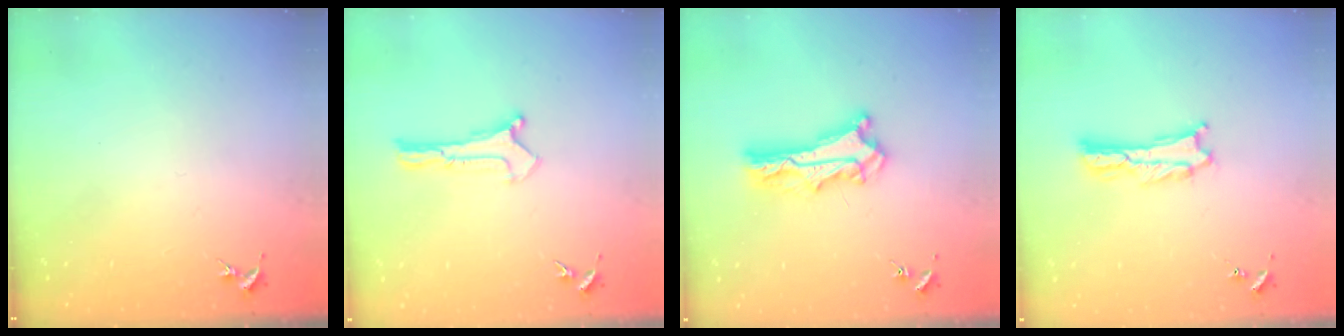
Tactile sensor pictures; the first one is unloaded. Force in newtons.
{"total": 0.0}
{"total": 7.4, "press": 7.3, "slide": 0.6}
{"total": 1.6, "press": 1.6, "slide": 0.2}